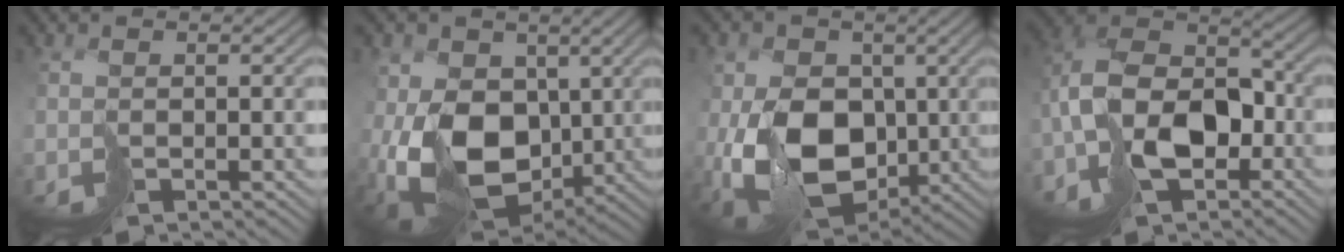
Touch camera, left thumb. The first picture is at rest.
{"total": 13.4, "force": [-0.2, 9.4, 9.5], "torque": [-0.203, -0.015, 0.000]}
{"total": 12.8, "force": [-1.0, 9.2, 8.9], "torque": [-0.162, -0.008, -0.012]}
{"total": 10.9, "force": [-3.9, 7.0, 7.4], "torque": [-0.137, 0.010, -0.085]}